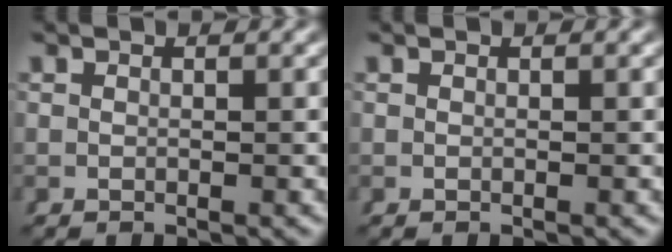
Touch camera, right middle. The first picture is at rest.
{"total": 0.0}